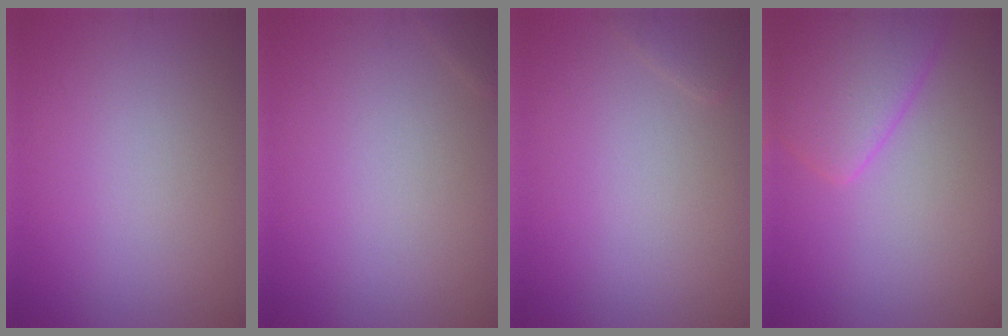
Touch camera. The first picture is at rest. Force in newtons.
{"total": 0.6, "press": 0.5, "slide": 0.1}
{"total": 0.9, "press": 0.9, "slide": 0.1}
{"total": 4.7, "press": 4.7, "slide": 0.2}